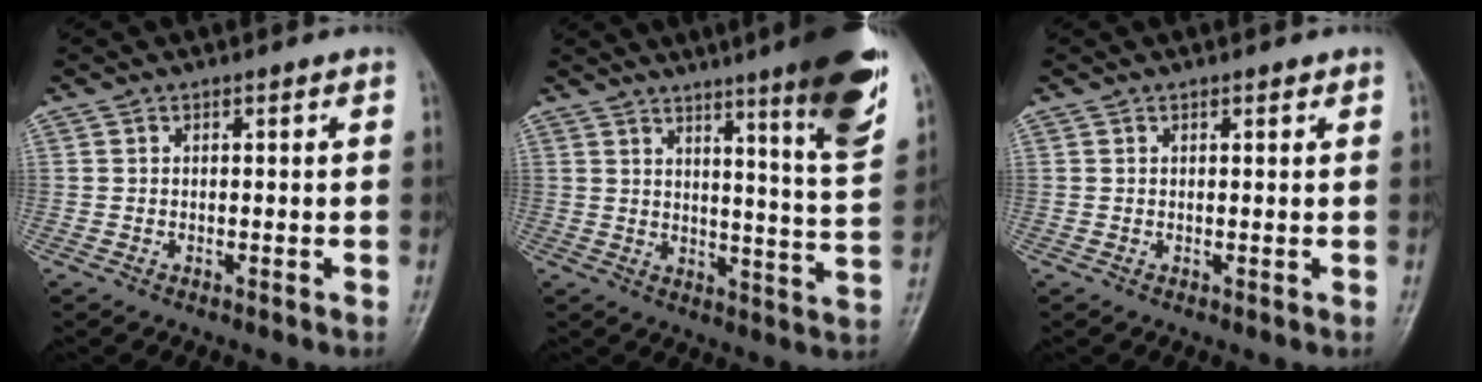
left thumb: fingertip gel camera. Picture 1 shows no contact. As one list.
[{"total": 16.7, "force": [10.0, 1.4, 13.3], "torque": [-0.164, -0.056, 0.132]}, {"total": 0.8, "force": [0.6, 0.3, 0.5], "torque": [-0.008, -0.002, 0.007]}]